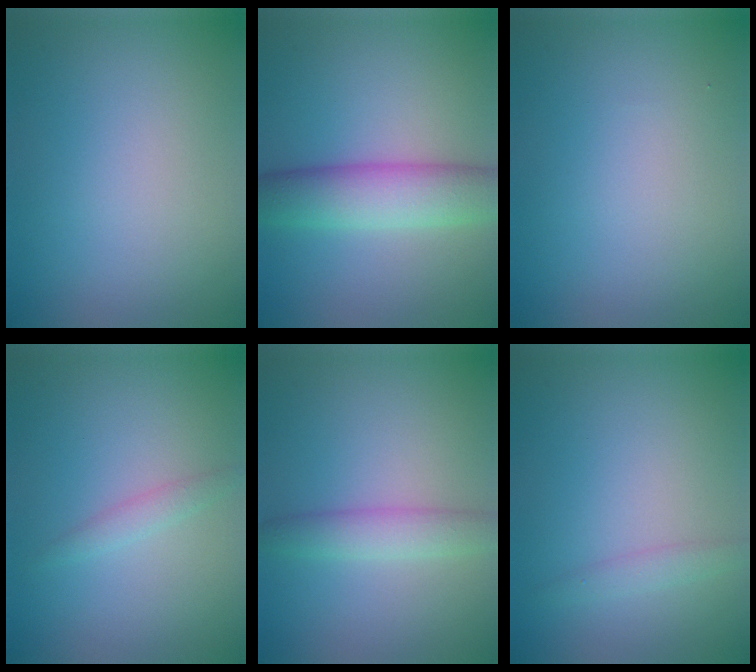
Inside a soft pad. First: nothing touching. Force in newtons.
{"total": 5.7, "press": 5.7, "slide": 0.2}
{"total": 0.0}
{"total": 1.2, "press": 1.2, "slide": 0.1}
{"total": 2.6, "press": 2.6, "slide": 0.1}
{"total": 1.2, "press": 1.2, "slide": 0.1}